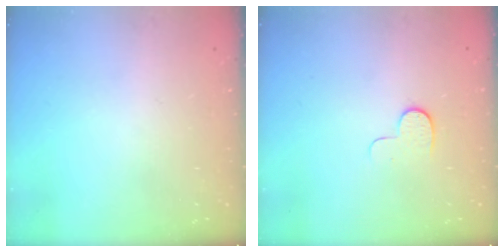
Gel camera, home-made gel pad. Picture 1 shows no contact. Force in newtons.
{"total": 5.7, "press": 5.7, "slide": 0.6}